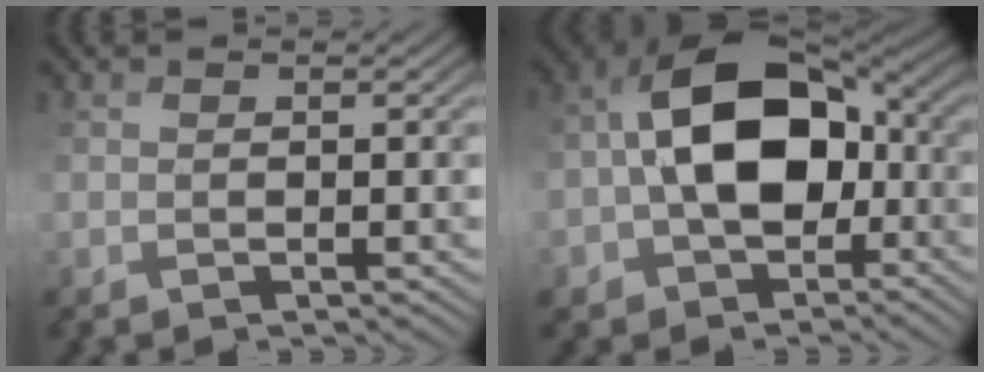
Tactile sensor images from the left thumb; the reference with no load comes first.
{"total": 12.5, "force": [-0.7, 8.4, 9.3], "torque": [-0.169, 0.017, -0.027]}